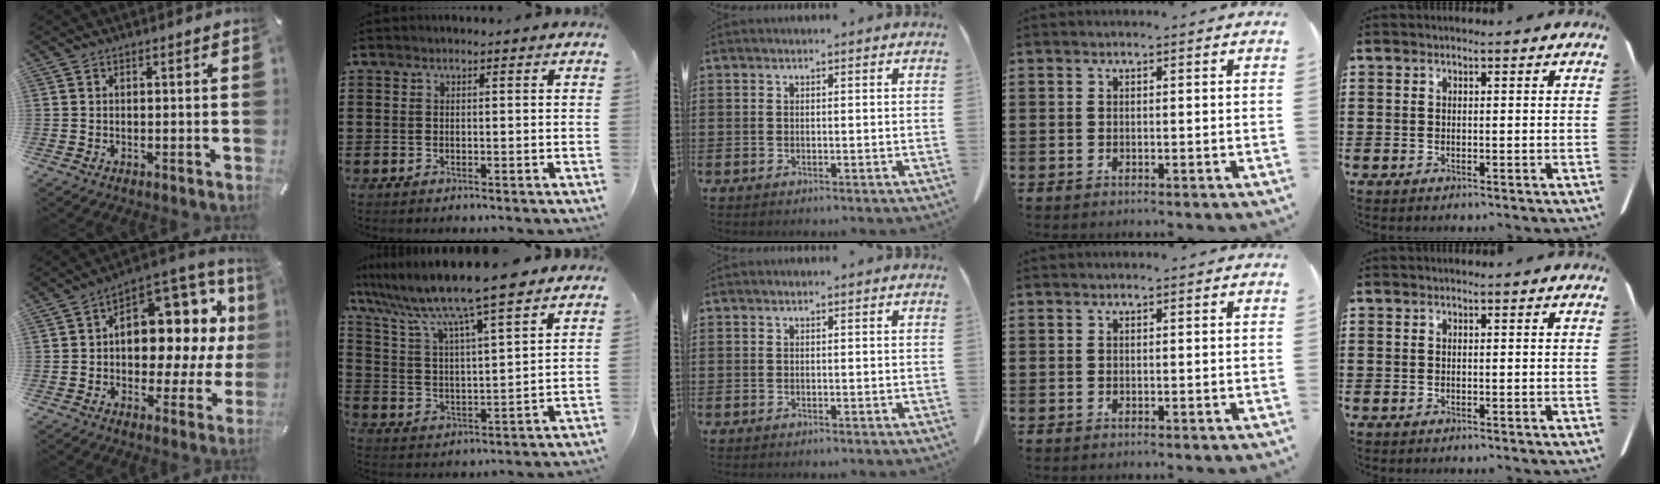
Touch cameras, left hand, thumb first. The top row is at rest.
{"thumb": {"total": 13.2, "force": [3.0, 9.2, 9.1], "torque": [-0.109, -0.042, 0.051]}, "index": {"total": 9.2, "force": [8.0, -0.3, 4.6], "torque": [-0.122, -0.047, 0.130]}}